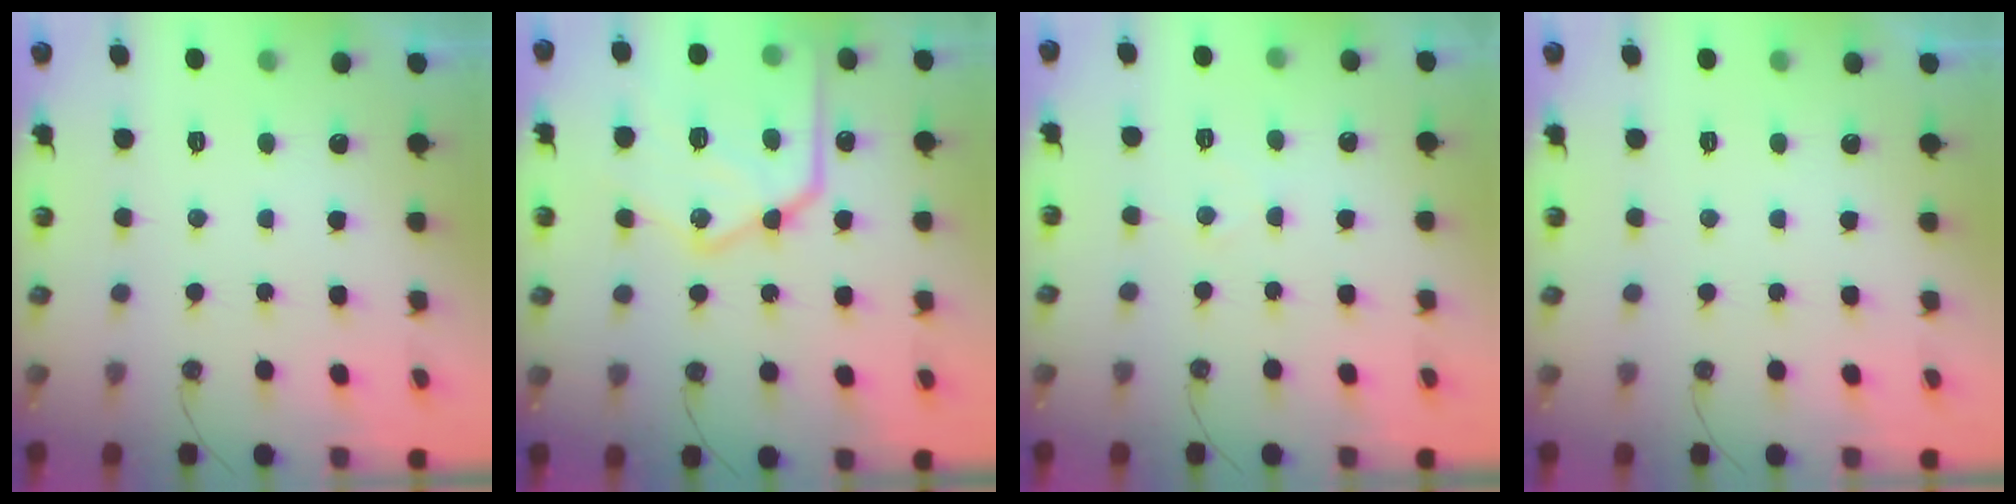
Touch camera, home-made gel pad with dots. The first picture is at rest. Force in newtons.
{"total": 24.7, "press": 24.6, "slide": 2.1}
{"total": 3.8, "press": 3.8, "slide": 0.5}
{"total": 0.0}